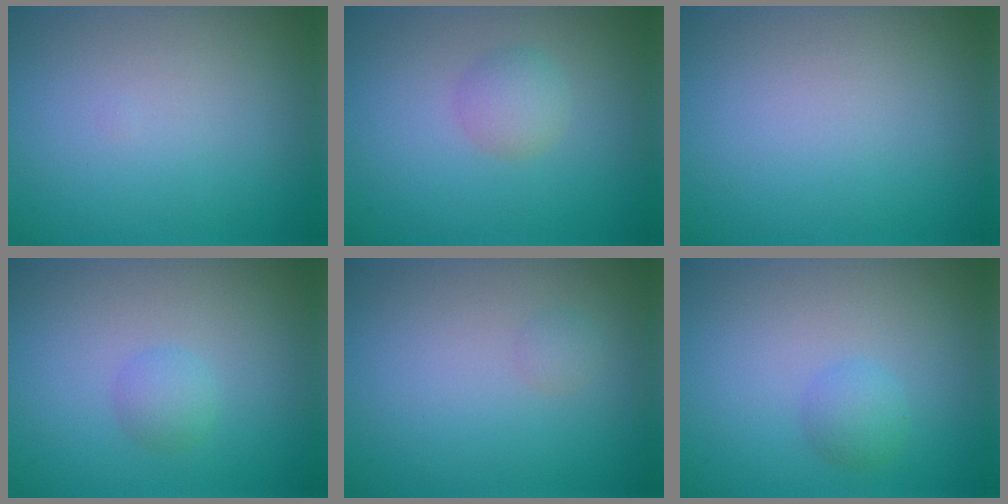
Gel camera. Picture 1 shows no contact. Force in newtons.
{"total": 1.7, "press": 1.7, "slide": 0.1}
{"total": 0.0}
{"total": 1.5, "press": 1.5, "slide": 0.0}
{"total": 0.7, "press": 0.7, "slide": 0.0}
{"total": 1.6, "press": 1.6, "slide": 0.0}